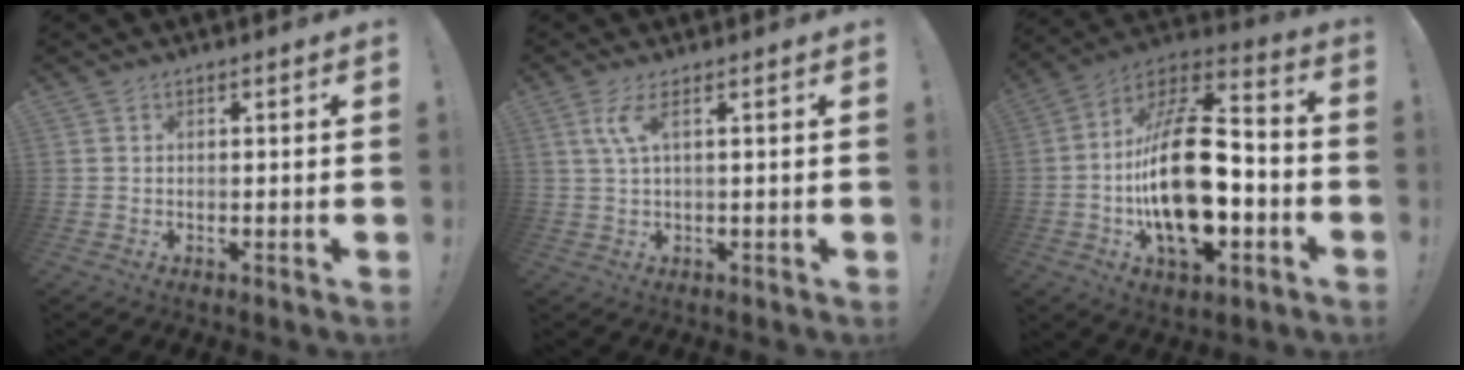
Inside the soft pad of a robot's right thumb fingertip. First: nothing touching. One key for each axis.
{"total": 4.5, "fx": 1.6, "fy": 0.4, "fz": 4.2, "tx": -0.075, "ty": -0.007, "tz": 0.026}
{"total": 27.2, "fx": -4.2, "fy": 14.0, "fz": 23.0, "tx": -0.411, "ty": 0.028, "tz": -0.066}